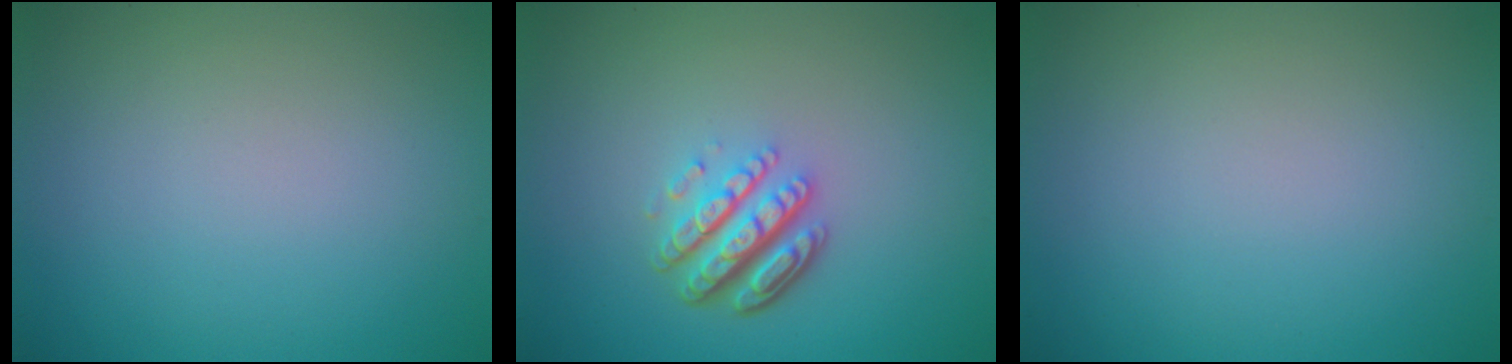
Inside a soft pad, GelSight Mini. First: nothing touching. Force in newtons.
{"total": 5.0, "press": 3.5, "slide": 3.6}
{"total": 0.0}